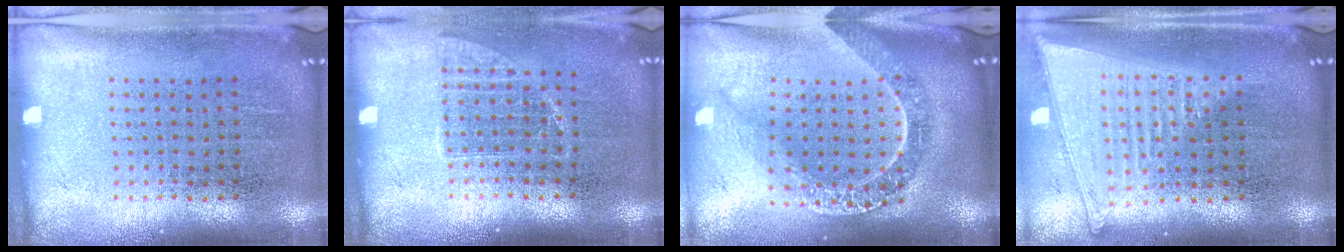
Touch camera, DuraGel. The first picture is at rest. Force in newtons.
{"total": 0.9, "press": 0.7, "slide": 0.4}
{"total": 2.5, "press": 2.0, "slide": 1.4}
{"total": 1.8, "press": 1.6, "slide": 0.9}